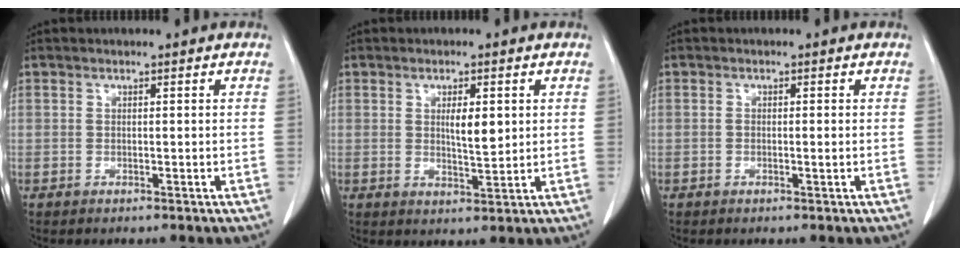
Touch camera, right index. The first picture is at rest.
{"total": 4.3, "force": [1.0, 1.1, 4.0], "torque": [-0.070, -0.004, 0.017]}
{"total": 0.8, "force": [0.0, 0.2, 0.8], "torque": [-0.011, 0.003, 0.003]}